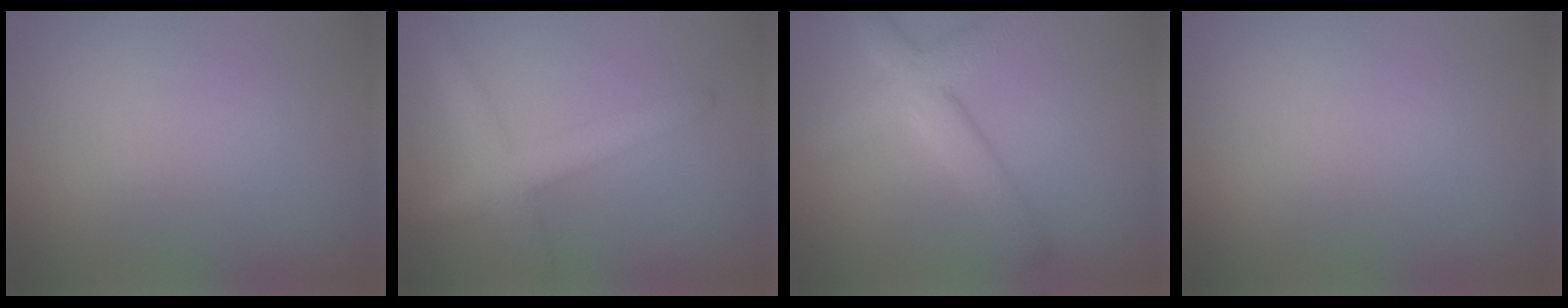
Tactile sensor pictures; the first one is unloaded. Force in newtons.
{"total": 4.1, "press": 4.1, "slide": 0.1}
{"total": 4.6, "press": 4.6, "slide": 0.3}
{"total": 0.0}